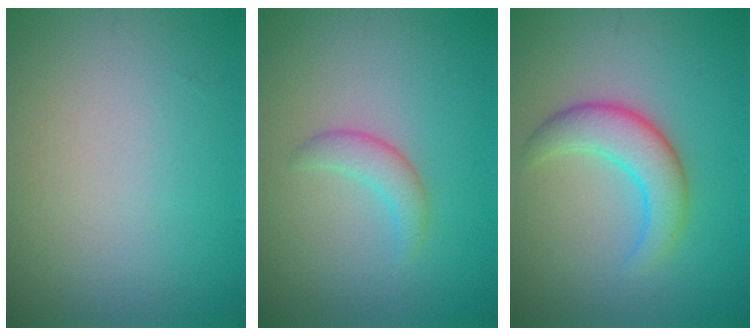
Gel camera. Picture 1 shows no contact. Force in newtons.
{"total": 1.8, "press": 1.8, "slide": 0.1}
{"total": 4.0, "press": 4.0, "slide": 0.2}